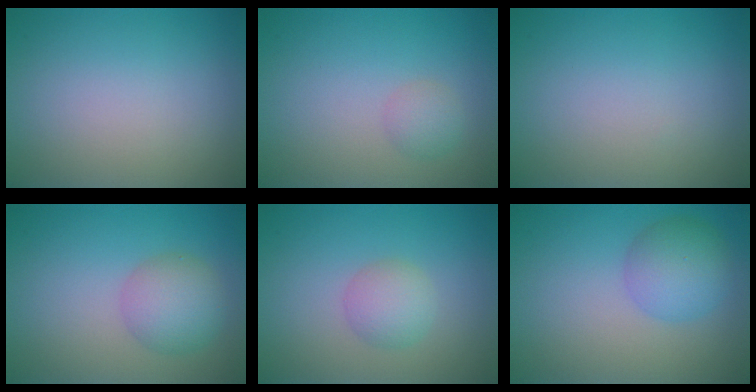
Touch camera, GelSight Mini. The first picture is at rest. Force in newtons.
{"total": 1.4, "press": 1.4, "slide": 0.1}
{"total": 0.0}
{"total": 3.7, "press": 3.7, "slide": 0.2}
{"total": 2.4, "press": 2.4, "slide": 0.1}
{"total": 4.0, "press": 4.0, "slide": 0.2}